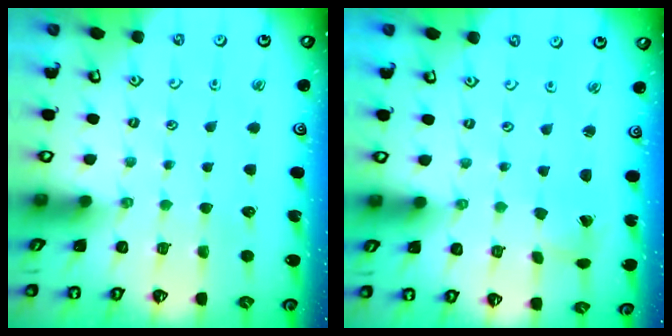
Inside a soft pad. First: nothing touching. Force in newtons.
{"total": 1.2, "press": 1.2, "slide": 0.1}